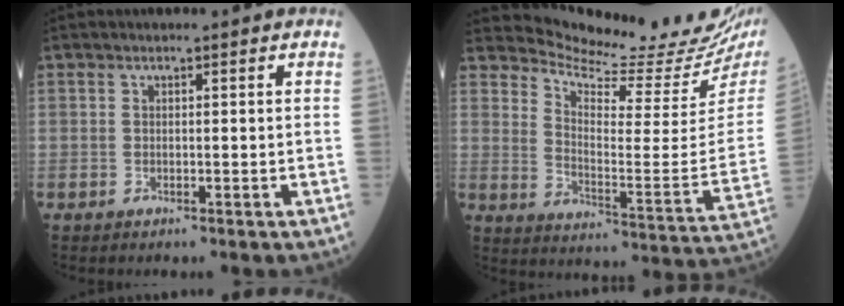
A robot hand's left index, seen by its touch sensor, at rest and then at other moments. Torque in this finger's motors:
{"motor_torque": [0.52, -0.86, 0.02, -0.02]}